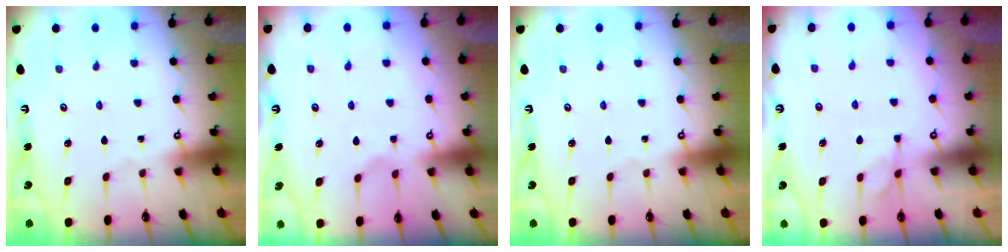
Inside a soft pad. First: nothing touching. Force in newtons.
{"total": 0.7, "press": 0.0, "slide": 0.7}
{"total": 0.0}
{"total": 6.7, "press": 6.6, "slide": 1.3}